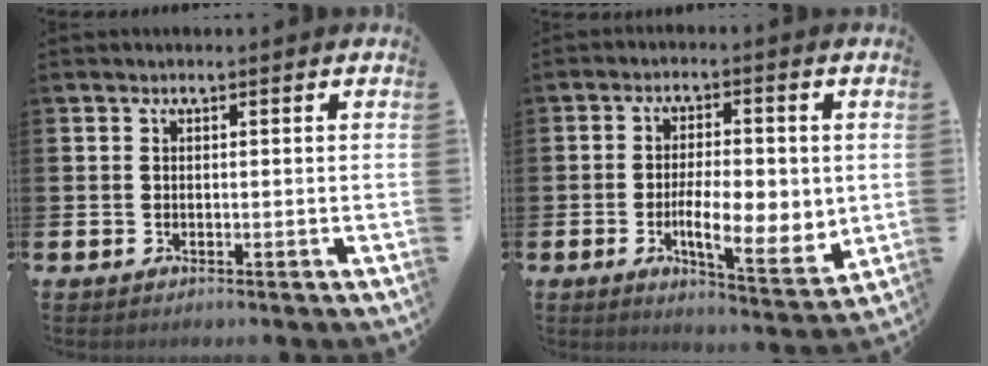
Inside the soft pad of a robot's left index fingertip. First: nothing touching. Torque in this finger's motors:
{"motor_torque": [1.39, 0.74, 0.52, 0.21]}